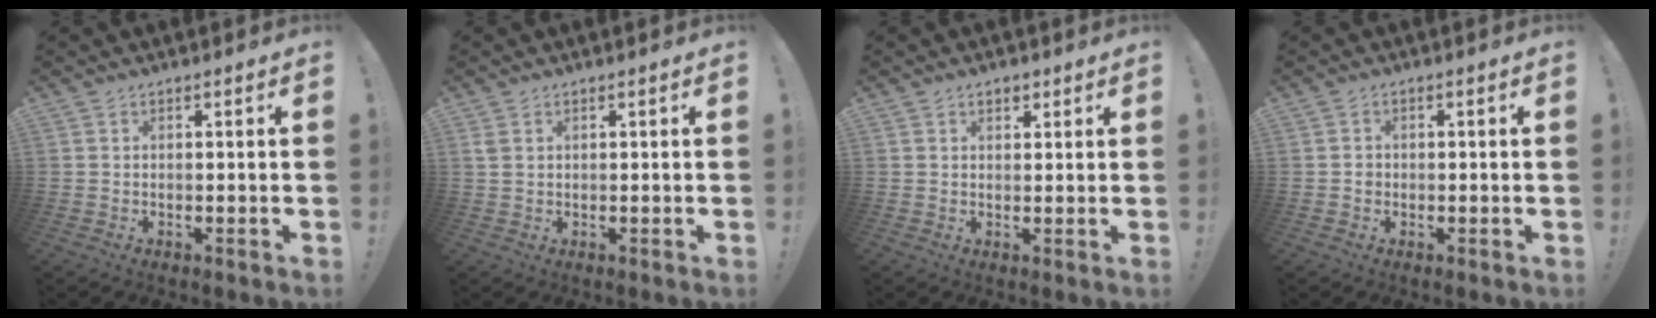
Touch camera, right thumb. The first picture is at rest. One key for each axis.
{"total": 1.6, "fx": 0.8, "fy": 0.8, "fz": 1.2, "tx": -0.030, "ty": 0.005, "tz": 0.016}
{"total": 2.3, "fx": 1.4, "fy": 1.5, "fz": 1.0, "tx": -0.009, "ty": -0.002, "tz": 0.024}
{"total": 1.4, "fx": -0.6, "fy": 1.2, "fz": 0.2, "tx": -0.011, "ty": 0.006, "tz": -0.009}